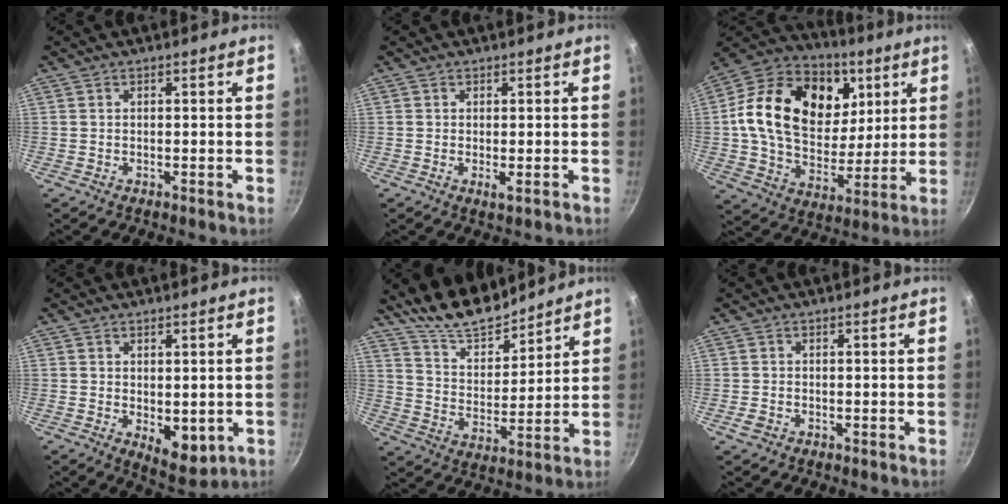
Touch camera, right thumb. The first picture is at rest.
{"total": 1.4, "force": [-0.2, 0.4, 1.3], "torque": [-0.025, -0.006, -0.004]}
{"total": 25.9, "force": [7.1, 18.0, 17.2], "torque": [-0.277, -0.013, 0.112]}
{"total": 6.8, "force": [-0.6, 3.9, 5.5], "torque": [-0.058, -0.019, 0.002]}
{"total": 12.0, "force": [10.8, 3.7, 3.6], "torque": [-0.037, -0.083, 0.195]}
{"total": 1.6, "force": [-0.7, 1.2, 0.8], "torque": [-0.012, 0.003, -0.012]}